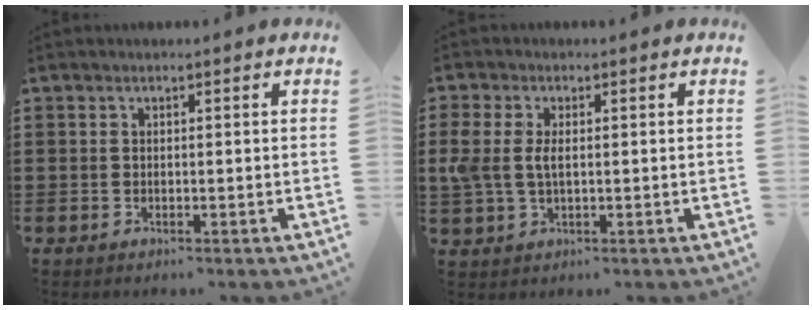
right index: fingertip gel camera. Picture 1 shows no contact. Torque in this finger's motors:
{"motor_torque": [1.27, 0.22, 0.40, 0.15]}